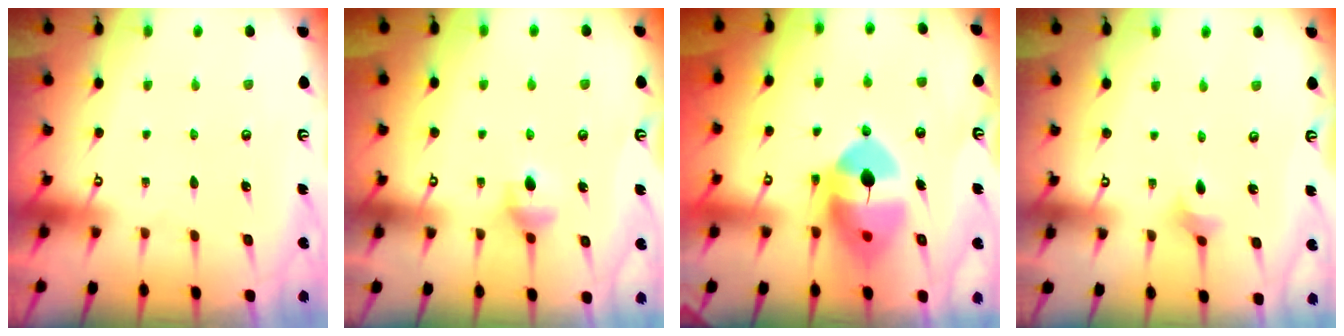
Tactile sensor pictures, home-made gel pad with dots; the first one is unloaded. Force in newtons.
{"total": 5.4, "press": 5.3, "slide": 0.9}
{"total": 13.1, "press": 13.0, "slide": 2.0}
{"total": 2.6, "press": 2.6, "slide": 0.6}